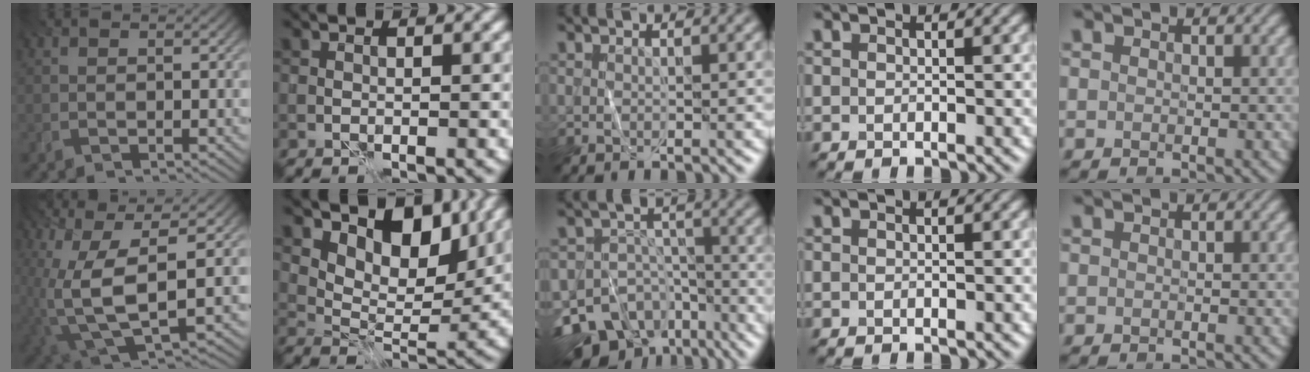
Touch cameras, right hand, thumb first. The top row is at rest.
{"thumb": {"total": 15.0, "force": [0.5, 7.3, 13.1], "torque": [-0.266, -0.022, 0.024]}, "index": {"total": 7.7, "force": [4.7, 3.8, 4.7], "torque": [-0.070, -0.012, 0.077]}, "middle": {"total": 13.7, "force": [-8.9, 9.4, 4.5], "torque": [-0.085, -0.031, -0.136]}}